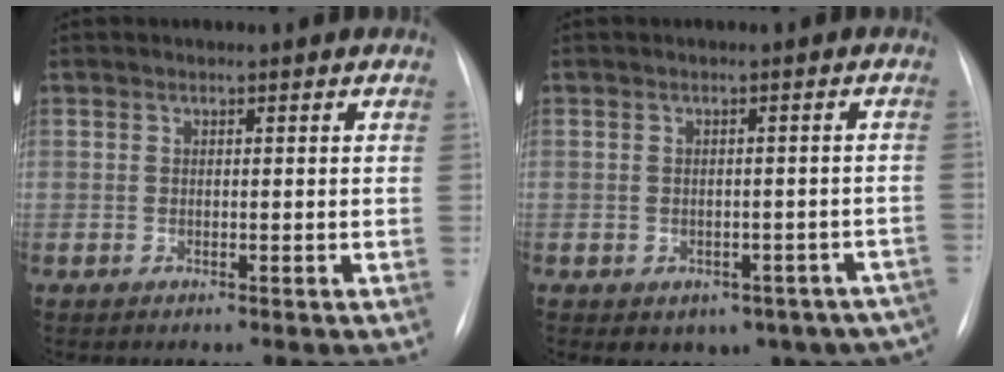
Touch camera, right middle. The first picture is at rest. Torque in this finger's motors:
{"motor_torque": [1.07, -1.07, 0.18, 0.07]}